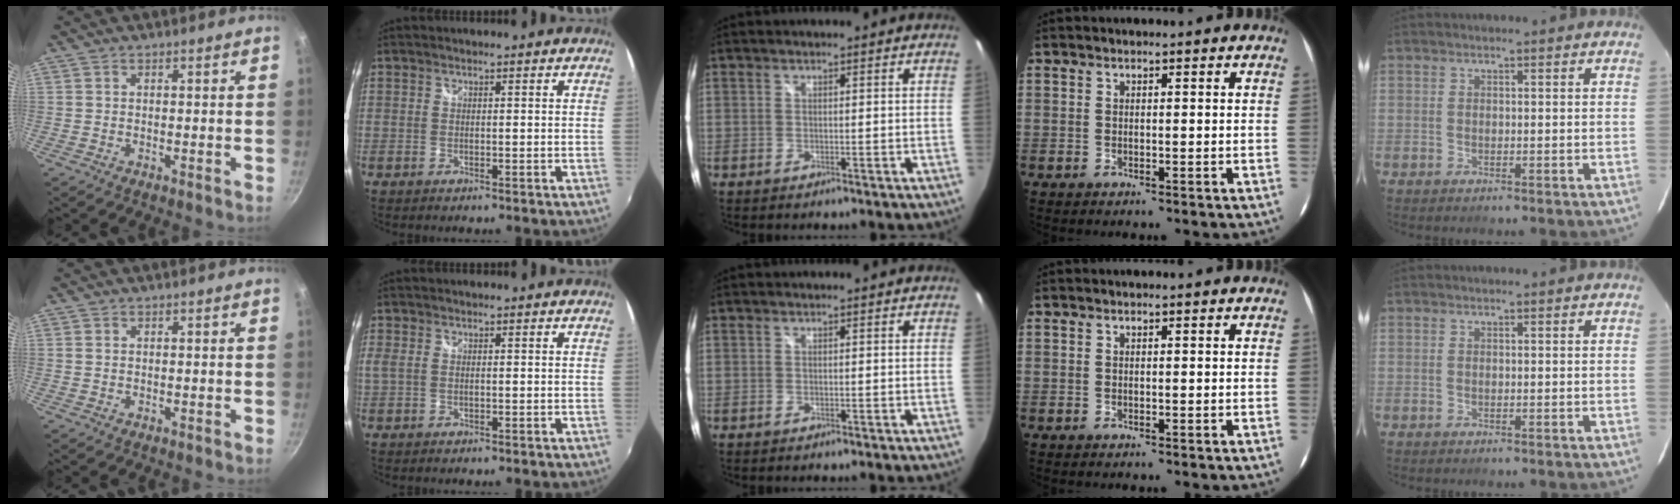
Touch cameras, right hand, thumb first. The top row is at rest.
{"index": {"total": 2.5, "force": [0.3, 1.4, 2.1], "torque": [-0.044, -0.005, 0.004]}}